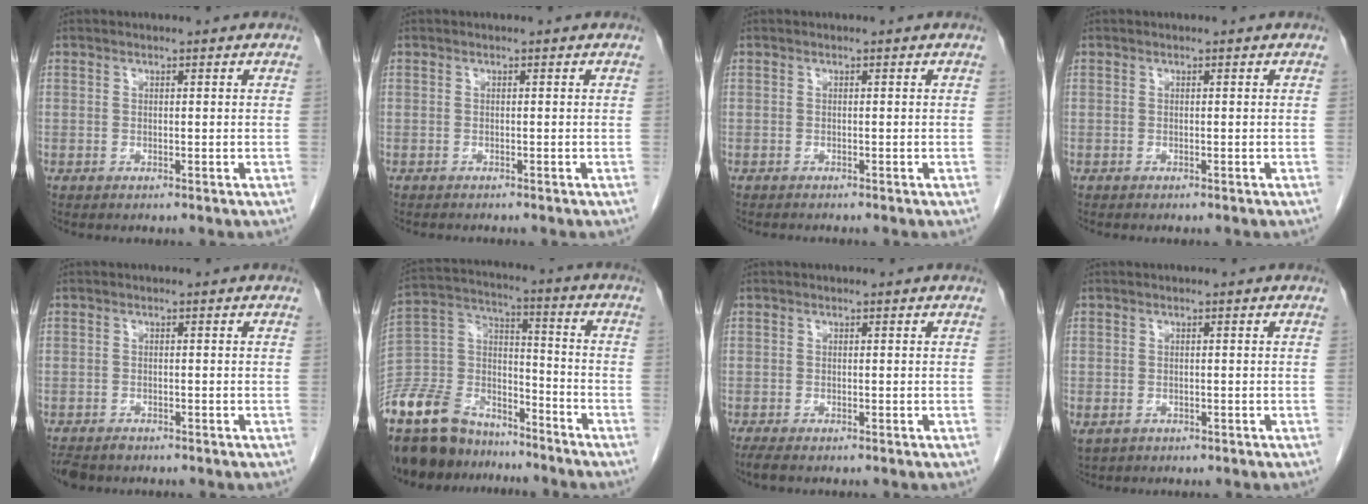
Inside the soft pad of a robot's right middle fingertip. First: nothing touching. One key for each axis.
{"total": 1.8, "fx": -1.7, "fy": 0.1, "fz": 0.7, "tx": -0.017, "ty": -0.006, "tz": -0.018}
{"total": 1.1, "fx": -1.1, "fy": -0.2, "fz": 0.4, "tx": -0.012, "ty": -0.005, "tz": -0.013}
{"total": 0.8, "fx": -0.8, "fy": 0.0, "fz": 0.4, "tx": -0.012, "ty": -0.005, "tz": -0.009}
{"total": 3.8, "fx": -3.2, "fy": 1.7, "fz": 1.2, "tx": -0.020, "ty": -0.006, "tz": -0.051}
{"total": 21.1, "fx": -17.5, "fy": 8.8, "fz": 7.8, "tx": -0.204, "ty": 0.012, "tz": -0.308}
{"total": 1.6, "fx": -1.3, "fy": 0.3, "fz": 0.9, "tx": -0.024, "ty": -0.007, "tz": -0.021}
{"total": 3.3, "fx": -1.5, "fy": 2.5, "fz": 1.5, "tx": -0.035, "ty": -0.004, "tz": -0.016}